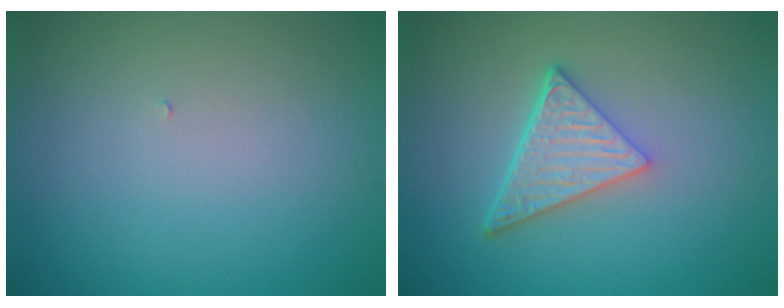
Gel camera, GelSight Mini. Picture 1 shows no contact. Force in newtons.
{"total": 4.9, "press": 3.5, "slide": 3.5}